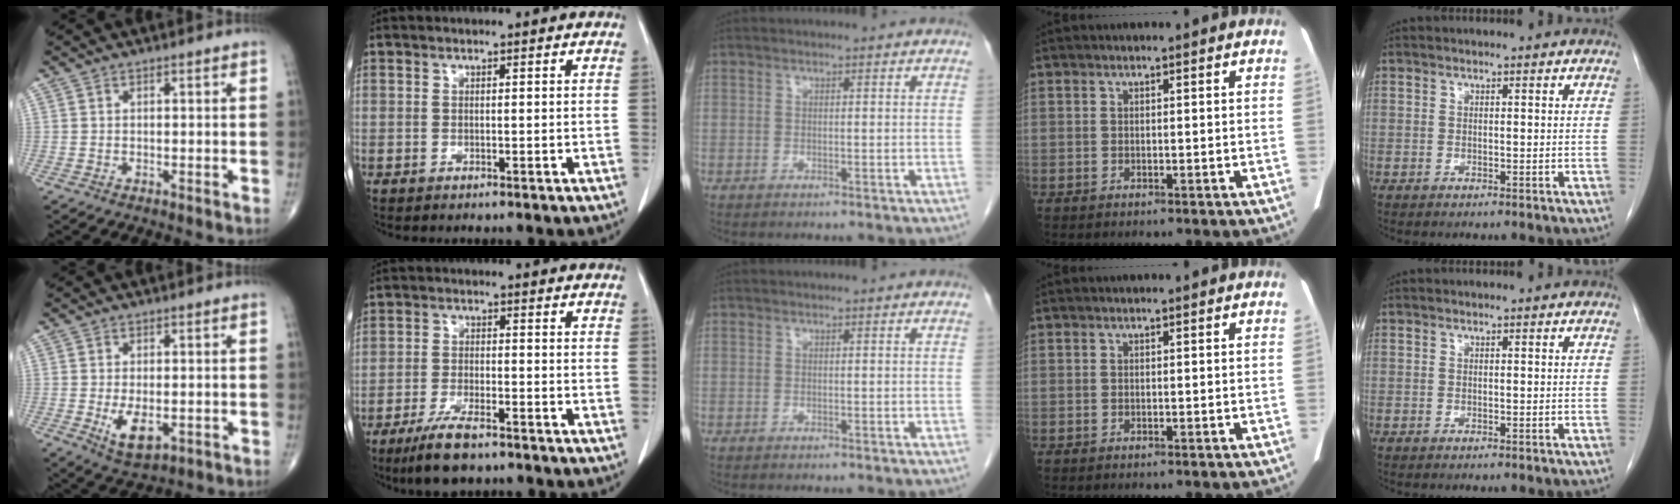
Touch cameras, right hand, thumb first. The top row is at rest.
{"thumb": {"total": 6.4, "force": [-1.4, 3.2, 5.3], "torque": [-0.085, -0.013, -0.015]}, "index": {"total": 7.4, "force": [-5.5, 1.6, 4.7], "torque": [-0.091, -0.015, -0.094]}}